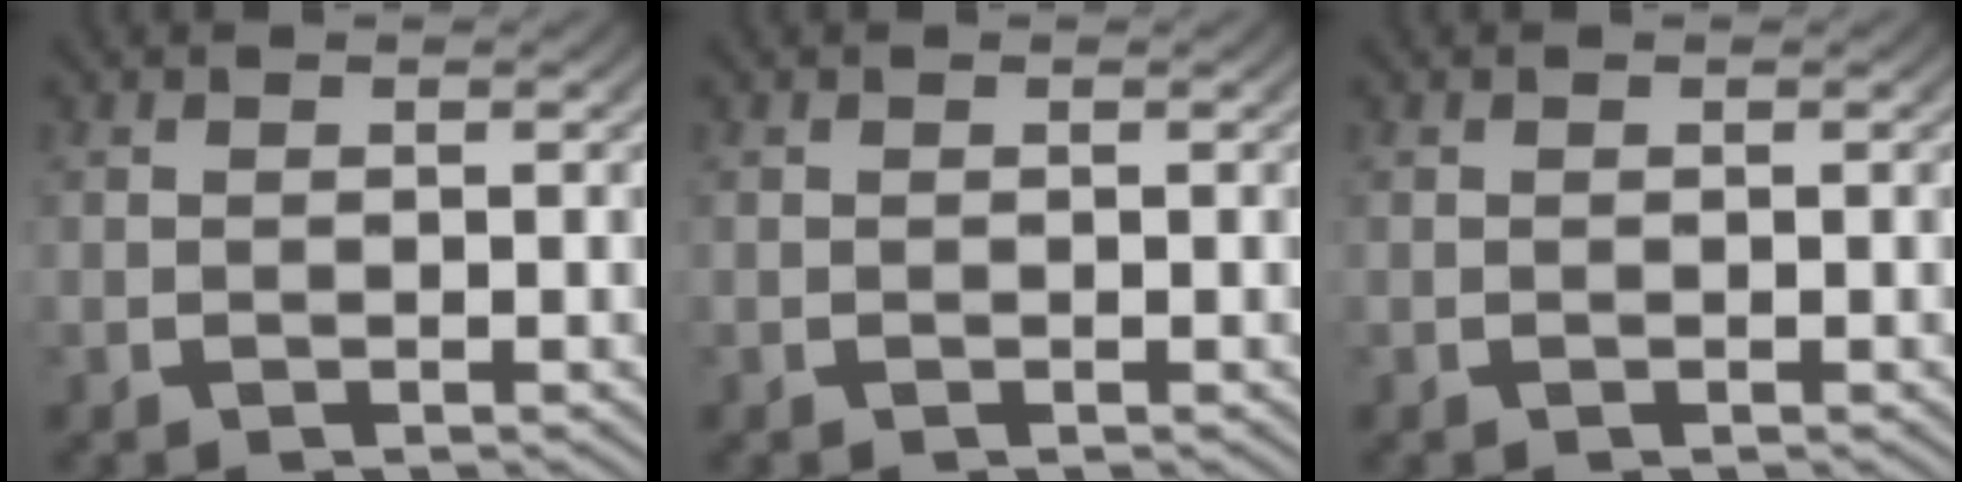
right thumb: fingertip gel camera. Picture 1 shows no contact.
{"total": 0.0}
{"total": 0.0}